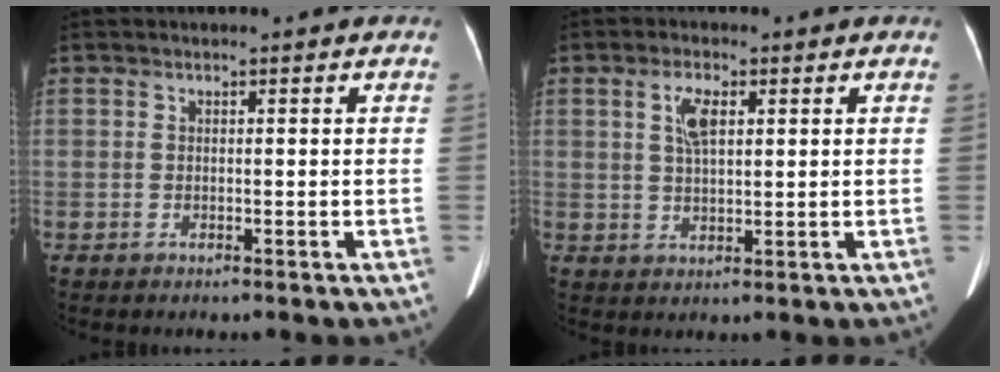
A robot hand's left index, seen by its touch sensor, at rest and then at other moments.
{"total": 4.2, "force": [1.5, 1.4, 3.7], "torque": [-0.073, 0.009, 0.030]}